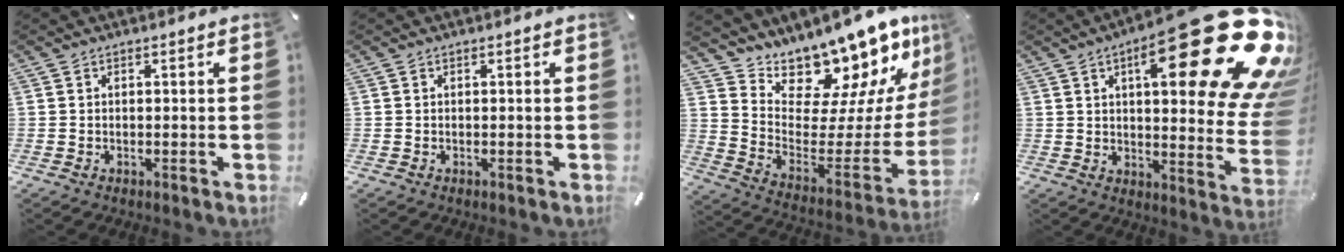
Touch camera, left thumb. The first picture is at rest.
{"total": 0.0}
{"total": 15.0, "force": [14.5, 4.0, 0.5], "torque": [-0.010, -0.160, 0.243]}
{"total": 35.3, "force": [16.0, 11.9, 29.1], "torque": [-0.370, -0.118, 0.278]}